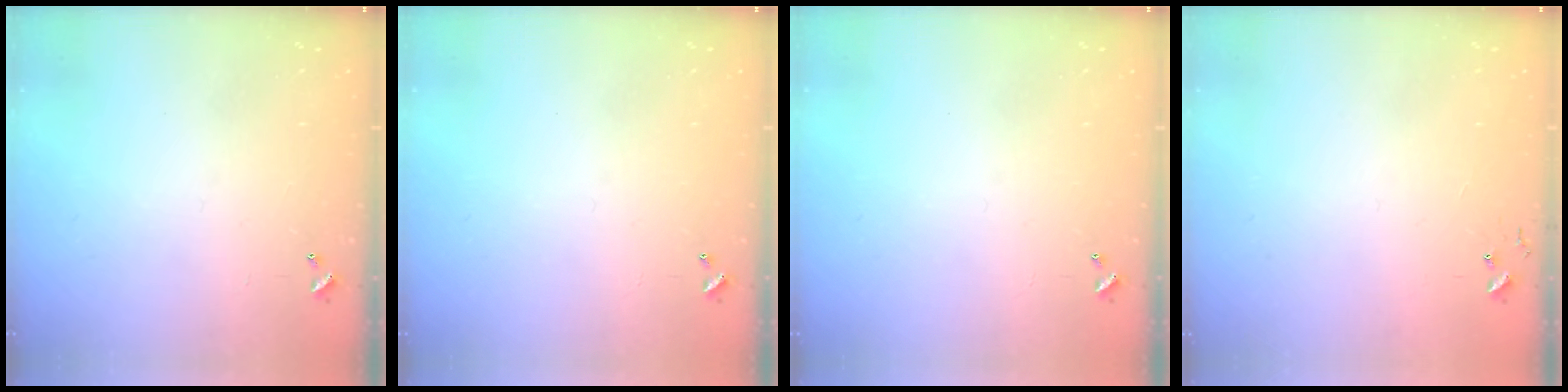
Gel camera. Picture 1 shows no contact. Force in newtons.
{"total": 0.0}
{"total": 0.0}
{"total": 4.7, "press": 4.7, "slide": 0.4}